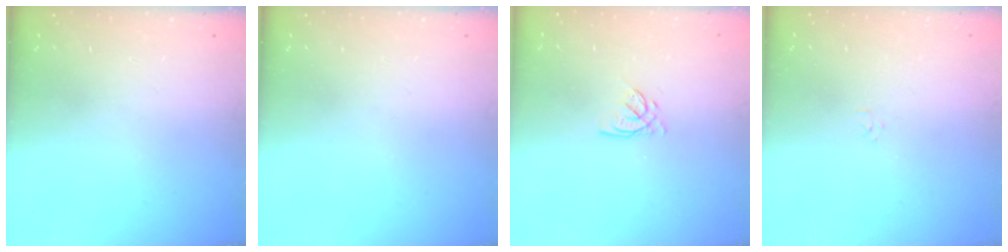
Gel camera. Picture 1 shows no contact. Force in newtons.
{"total": 0.0}
{"total": 2.8, "press": 2.8, "slide": 0.1}
{"total": 2.9, "press": 2.9, "slide": 0.3}